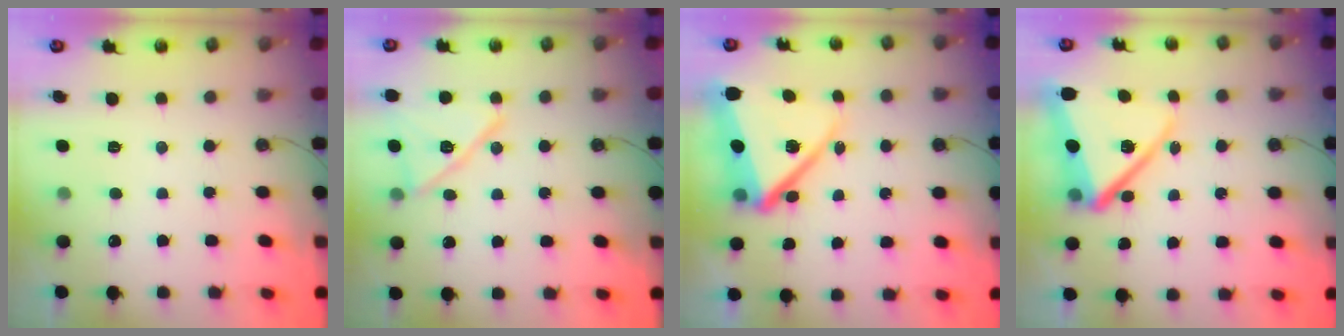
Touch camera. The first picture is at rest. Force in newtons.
{"total": 15.9, "press": 12.7, "slide": 9.5}
{"total": 15.1, "press": 15.0, "slide": 1.4}
{"total": 15.3, "press": 15.3, "slide": 1.5}